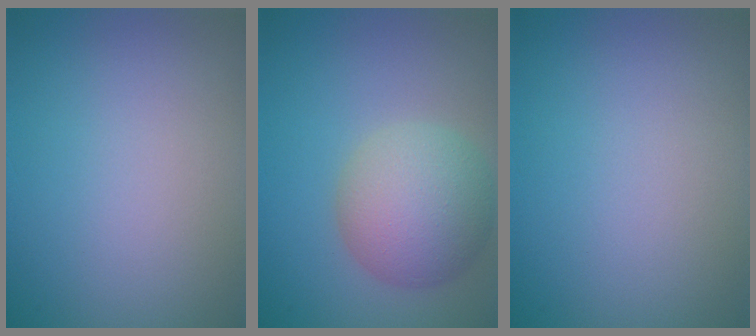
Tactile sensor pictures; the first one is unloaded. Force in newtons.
{"total": 6.1, "press": 6.1, "slide": 0.3}
{"total": 0.0}